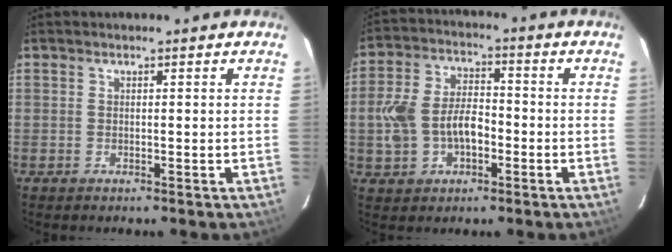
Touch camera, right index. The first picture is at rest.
{"total": 10.9, "force": [-2.4, 7.0, 8.0], "torque": [-0.172, 0.016, -0.036]}